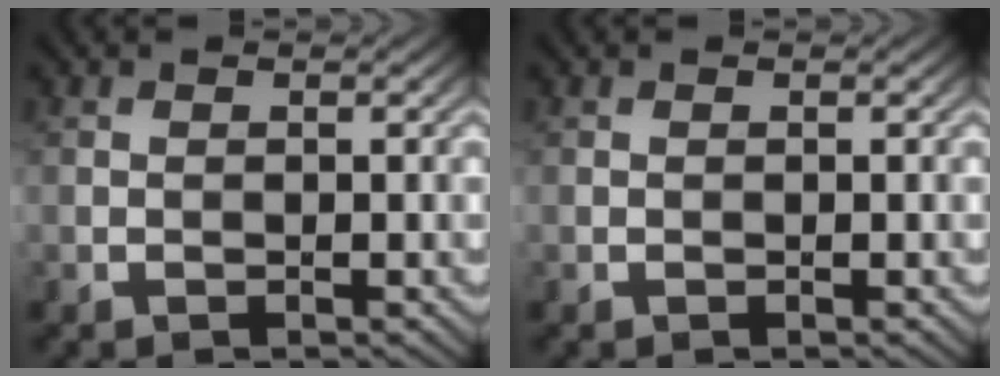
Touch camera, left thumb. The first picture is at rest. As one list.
[{"total": 0.0}]